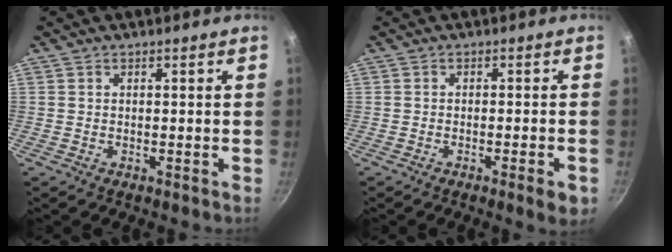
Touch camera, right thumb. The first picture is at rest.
{"total": 4.0, "force": [-1.8, 0.7, 3.5], "torque": [-0.048, 0.004, -0.022]}